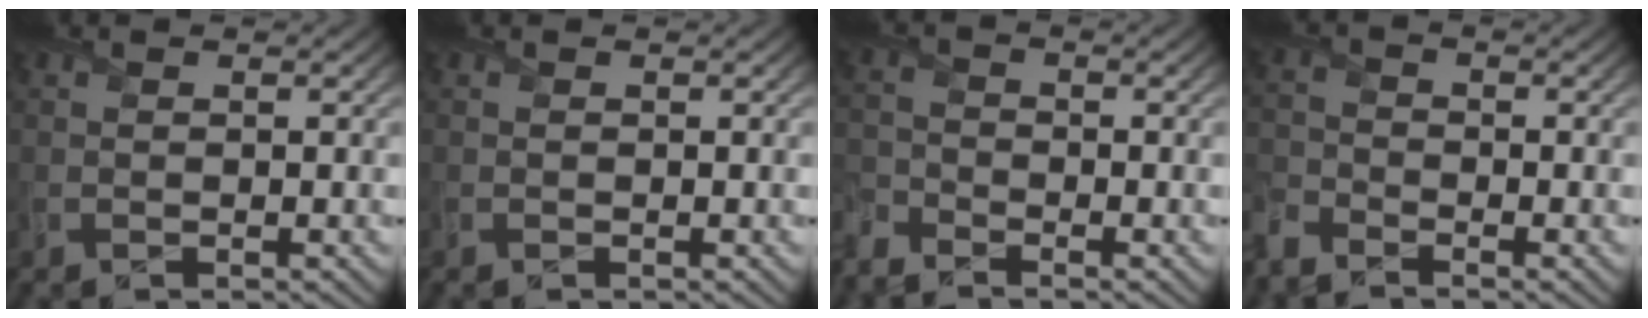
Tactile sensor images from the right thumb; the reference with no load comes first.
{"total": 0.0}
{"total": 4.2, "force": [-3.8, 1.3, 1.2], "torque": [-0.032, -0.013, -0.093]}
{"total": 4.2, "force": [-3.7, 1.4, 1.3], "torque": [-0.033, -0.011, -0.093]}